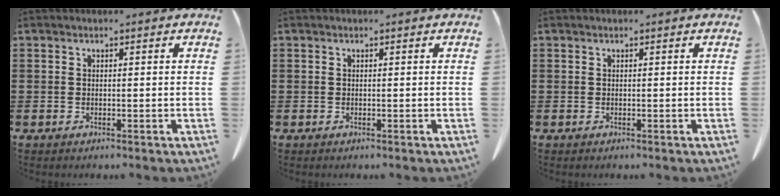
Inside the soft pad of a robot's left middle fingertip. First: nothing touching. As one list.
[{"total": 0.0}, {"total": 0.0}]